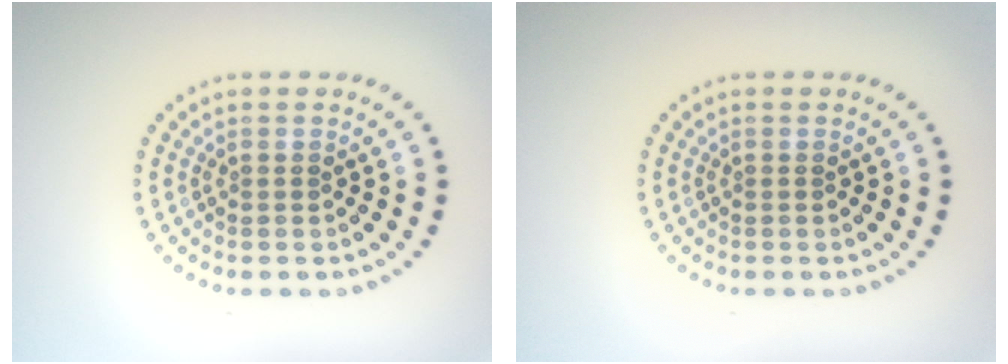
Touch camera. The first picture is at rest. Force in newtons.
{"total": 0.0}